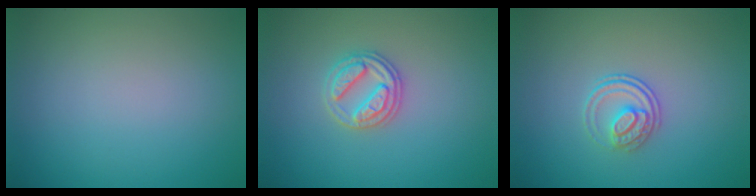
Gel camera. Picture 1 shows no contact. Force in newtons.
{"total": 2.7, "press": 2.7, "slide": 0.5}
{"total": 2.3, "press": 1.7, "slide": 1.5}